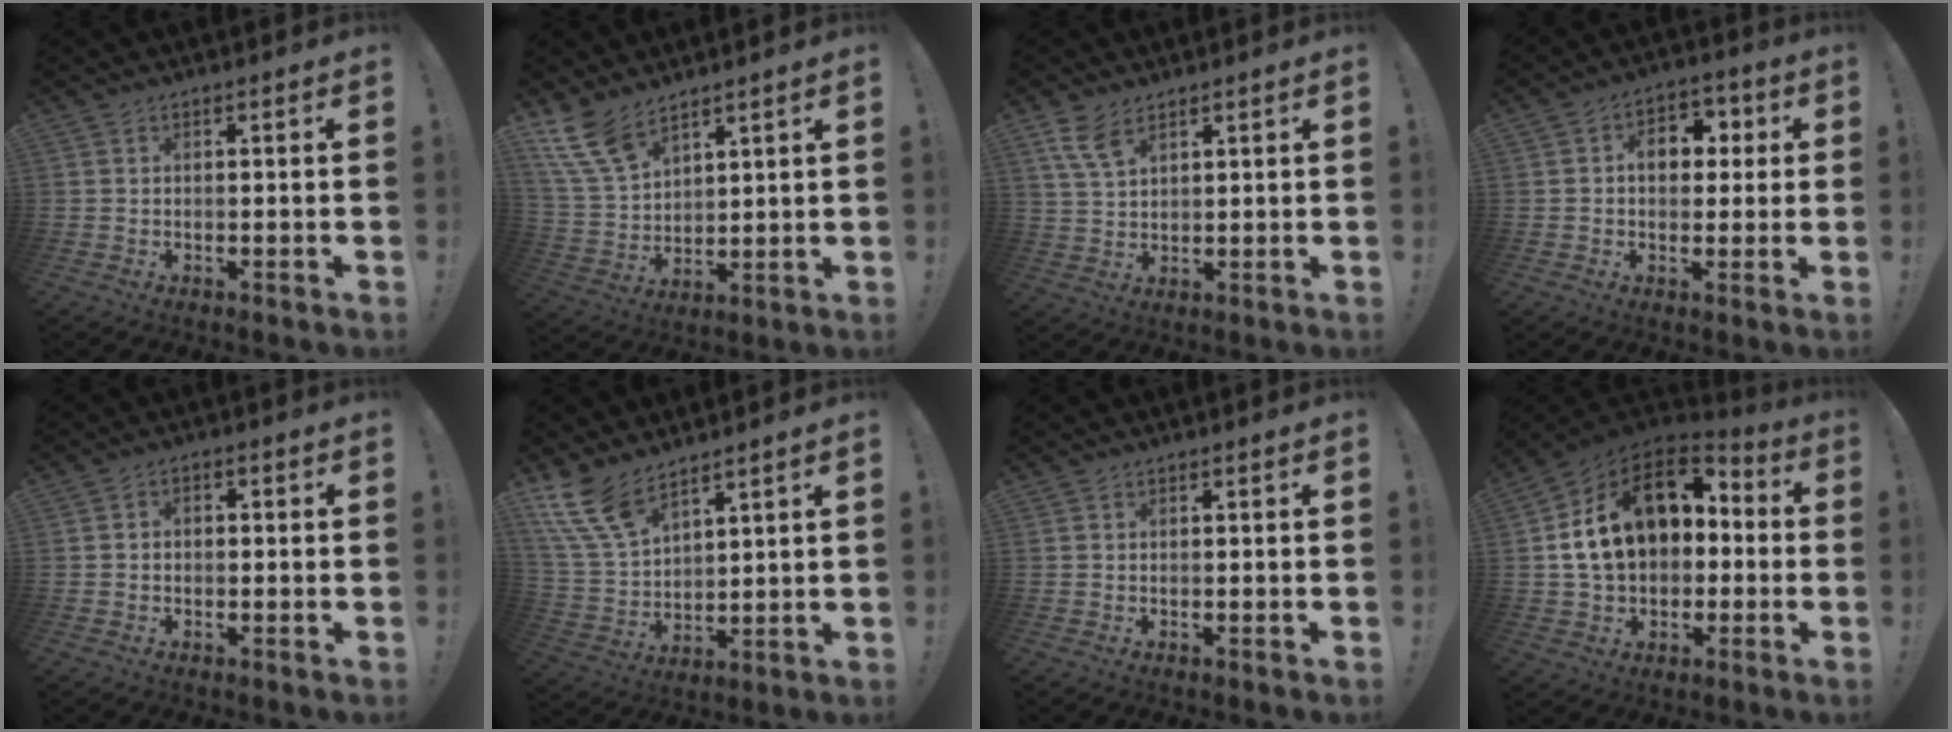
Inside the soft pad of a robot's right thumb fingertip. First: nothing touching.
{"total": 11.7, "force": [8.6, 5.5, 5.7], "torque": [-0.128, -0.047, 0.168]}
{"total": 6.9, "force": [4.5, 3.2, 4.2], "torque": [-0.074, -0.021, 0.085]}
{"total": 9.0, "force": [1.4, 6.6, 5.9], "torque": [-0.083, 0.013, 0.025]}
{"total": 2.1, "force": [-1.3, 1.3, 1.0], "torque": [-0.019, 0.012, -0.022]}
{"total": 12.0, "force": [8.9, 5.1, 6.3], "torque": [-0.146, -0.047, 0.174]}
{"total": 0.0}
{"total": 20.2, "force": [4.8, 14.0, 13.7], "torque": [-0.222, 0.001, 0.097]}